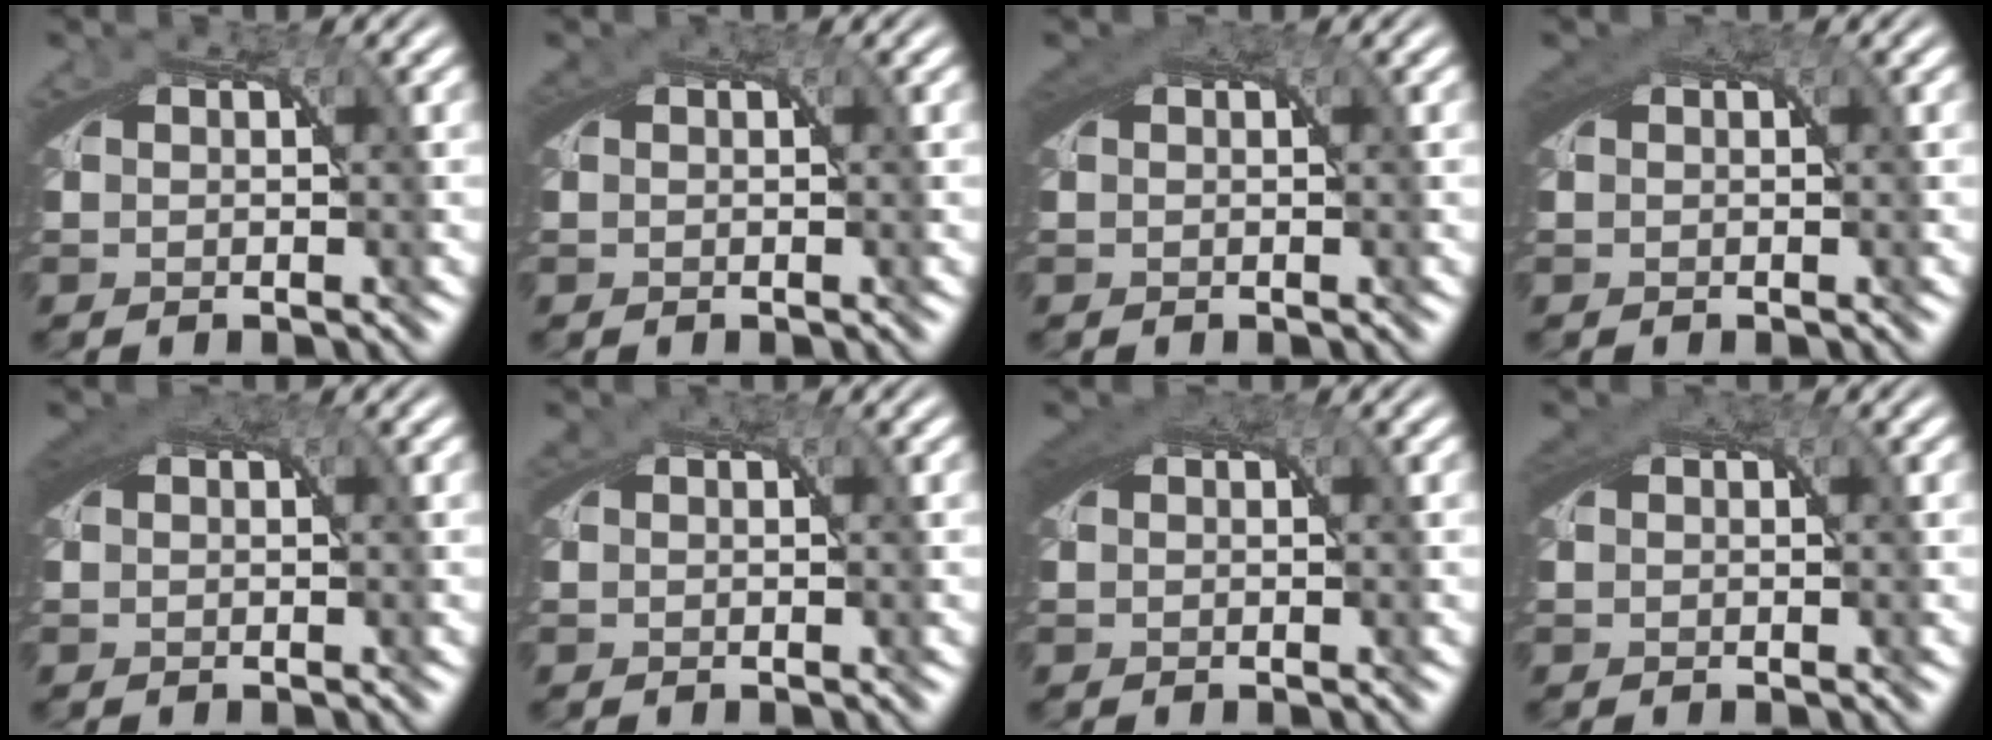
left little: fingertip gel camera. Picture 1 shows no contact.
{"total": 0.5, "force": [0.3, 0.4, 0.3], "torque": [-0.005, -0.001, 0.003]}
{"total": 1.4, "force": [0.5, 0.9, 0.9], "torque": [-0.018, -0.001, 0.008]}
{"total": 1.3, "force": [0.6, 0.8, 0.9], "torque": [-0.017, -0.001, 0.008]}
{"total": 1.7, "force": [0.6, 1.0, 1.2], "torque": [-0.026, -0.002, 0.011]}
{"total": 0.0}
{"total": 1.7, "force": [0.6, 1.0, 1.3], "torque": [-0.026, -0.002, 0.010]}
{"total": 1.1, "force": [0.5, 0.7, 0.7], "torque": [-0.013, -0.001, 0.007]}